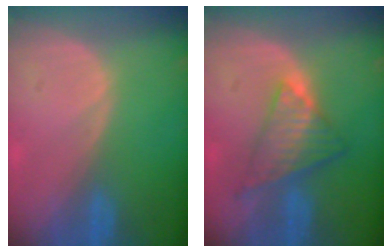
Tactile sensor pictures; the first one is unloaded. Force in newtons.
{"total": 7.2, "press": 6.7, "slide": 2.7}